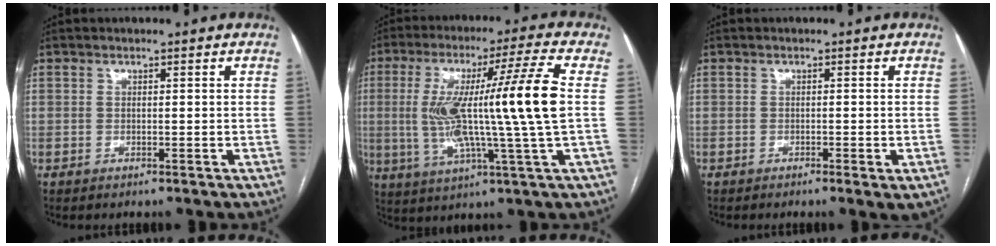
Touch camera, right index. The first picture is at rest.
{"total": 17.0, "force": [0.7, -1.3, 17.0], "torque": [-0.315, 0.009, 0.003]}
{"total": 2.1, "force": [-1.0, 0.3, 1.8], "torque": [-0.024, -0.005, -0.011]}